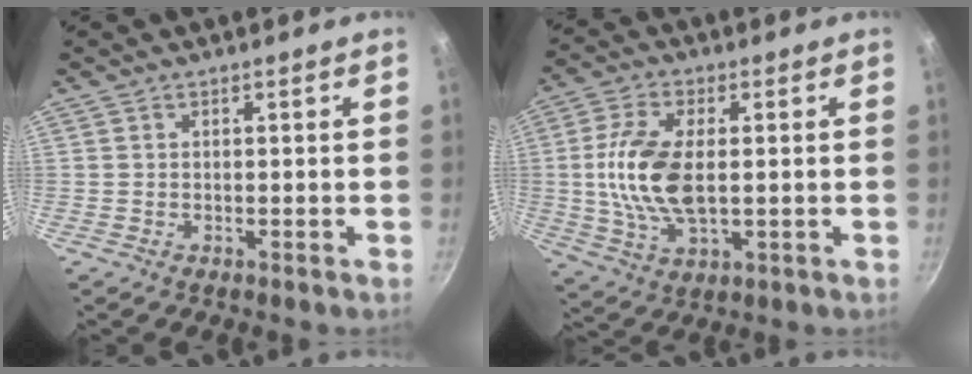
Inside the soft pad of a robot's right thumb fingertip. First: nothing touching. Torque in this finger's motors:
{"motor_torque": [0.77, 1.79, 1.70, -0.68, 0.17]}